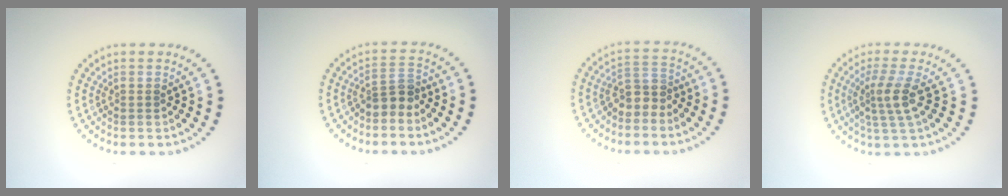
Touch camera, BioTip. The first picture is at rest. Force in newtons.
{"total": 2.3, "press": 1.9, "slide": 1.4}
{"total": 2.4, "press": 2.0, "slide": 1.4}
{"total": 2.9, "press": 2.2, "slide": 1.9}